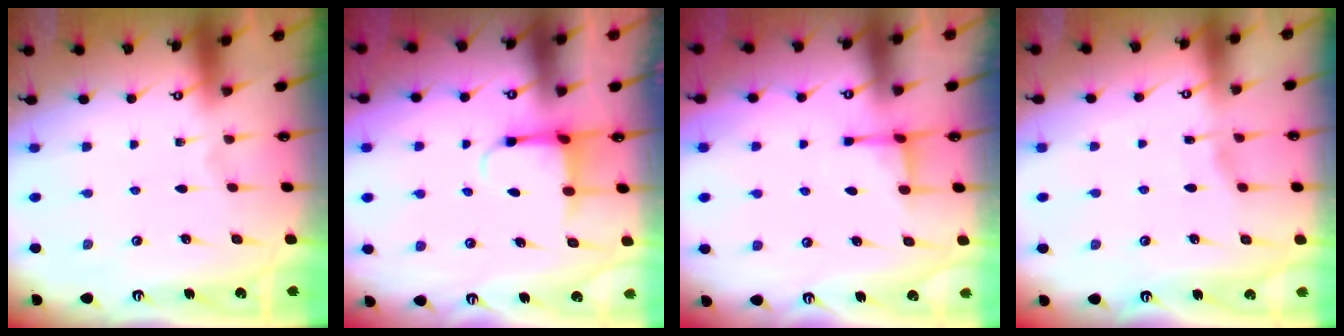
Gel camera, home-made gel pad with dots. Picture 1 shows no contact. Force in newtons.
{"total": 3.8, "press": 3.6, "slide": 1.2}
{"total": 2.6, "press": 2.6, "slide": 0.7}
{"total": 2.6, "press": 2.5, "slide": 0.4}